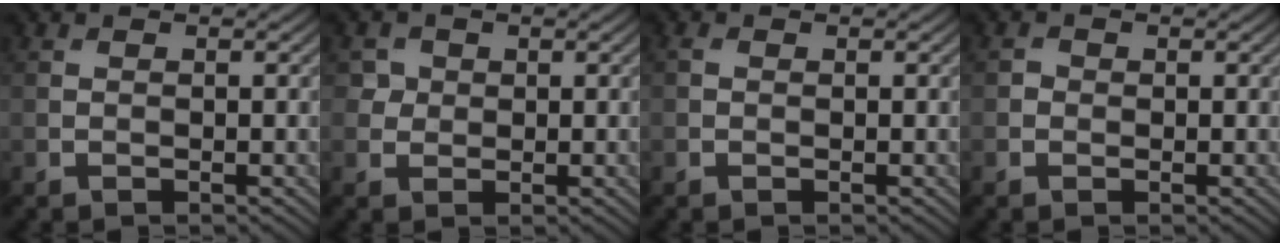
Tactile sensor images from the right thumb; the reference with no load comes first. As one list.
[{"total": 2.2, "force": [0.6, 2.1, 0.5], "torque": [-0.012, -0.009, 0.017]}, {"total": 0.6, "force": [0.1, 0.5, 0.4], "torque": [-0.006, 0.001, 0.000]}, {"total": 0.8, "force": [-0.1, 0.7, 0.2], "torque": [-0.001, -0.004, -0.006]}]